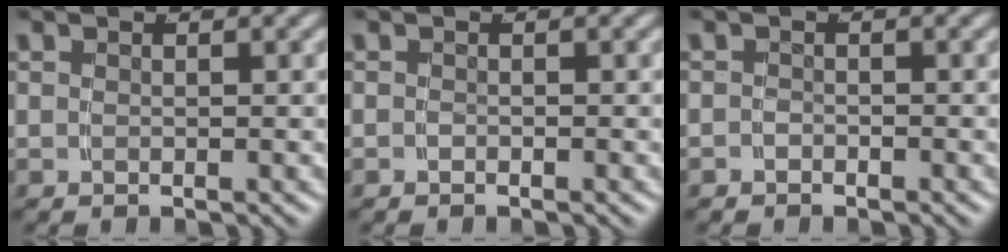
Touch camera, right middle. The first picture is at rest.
{"total": 0.5, "force": [-0.5, -0.2, 0.0], "torque": [-0.003, -0.005, -0.005]}
{"total": 1.0, "force": [-0.9, 0.2, -0.2], "torque": [-0.001, -0.010, -0.011]}